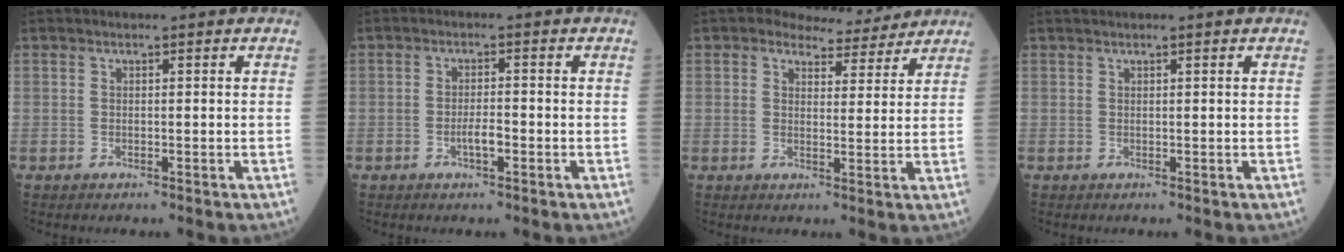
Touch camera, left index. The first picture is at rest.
{"total": 2.3, "force": [-1.1, 0.6, 2.0], "torque": [-0.035, 0.002, -0.019]}
{"total": 5.7, "force": [5.1, 2.4, 0.9], "torque": [-0.015, 0.007, 0.067]}
{"total": 1.1, "force": [1.0, -0.2, 0.6], "torque": [-0.011, 0.015, 0.022]}